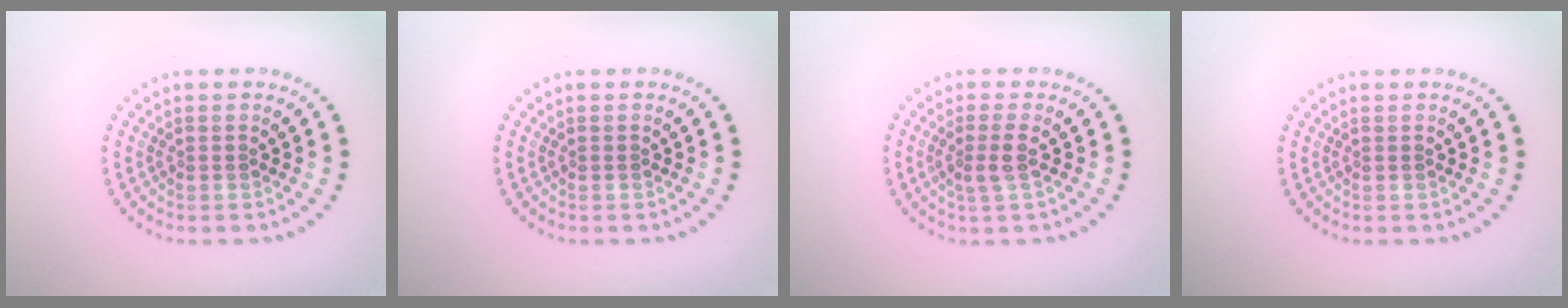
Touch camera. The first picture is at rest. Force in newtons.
{"total": 0.0}
{"total": 1.8, "press": 1.5, "slide": 1.0}
{"total": 0.0}